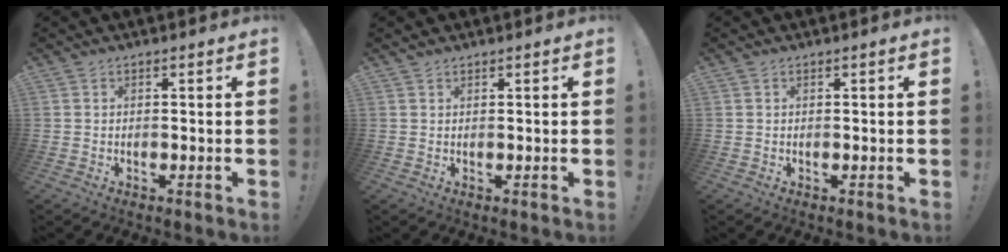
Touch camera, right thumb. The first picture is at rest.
{"total": 0.6, "force": [0.6, 0.0, 0.1], "torque": [0.006, -0.002, 0.009]}
{"total": 0.0}